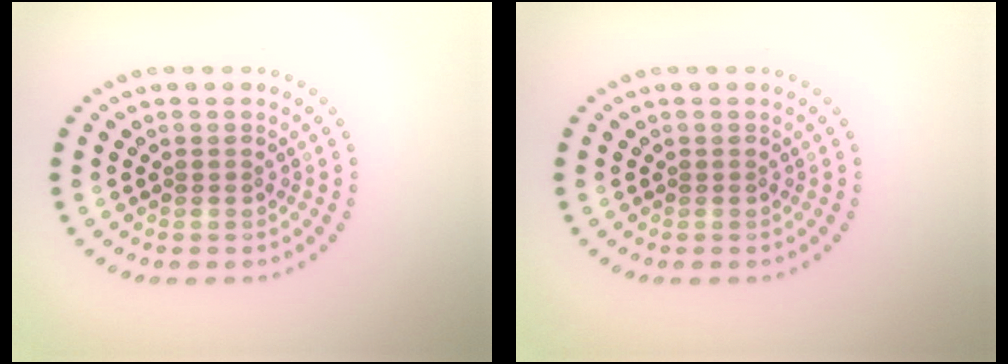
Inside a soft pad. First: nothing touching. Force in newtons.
{"total": 0.0}